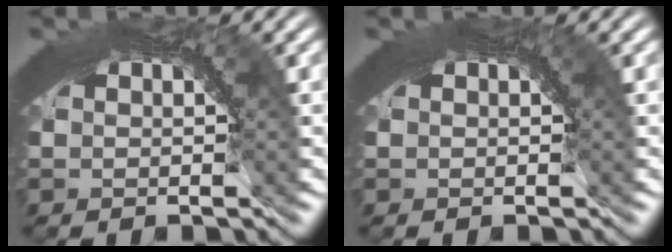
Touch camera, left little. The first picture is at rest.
{"total": 0.8, "force": [0.2, 0.3, 0.7], "torque": [-0.008, 0.001, 0.003]}